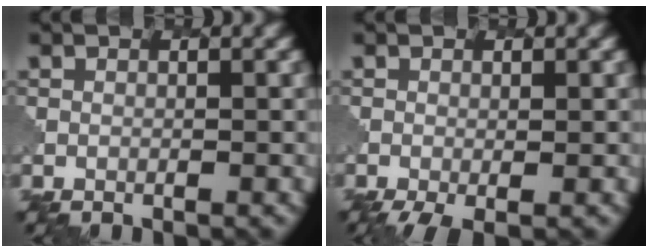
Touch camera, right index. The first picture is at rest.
{"total": 2.2, "force": [-1.0, 0.6, 1.9], "torque": [-0.036, -0.006, -0.019]}